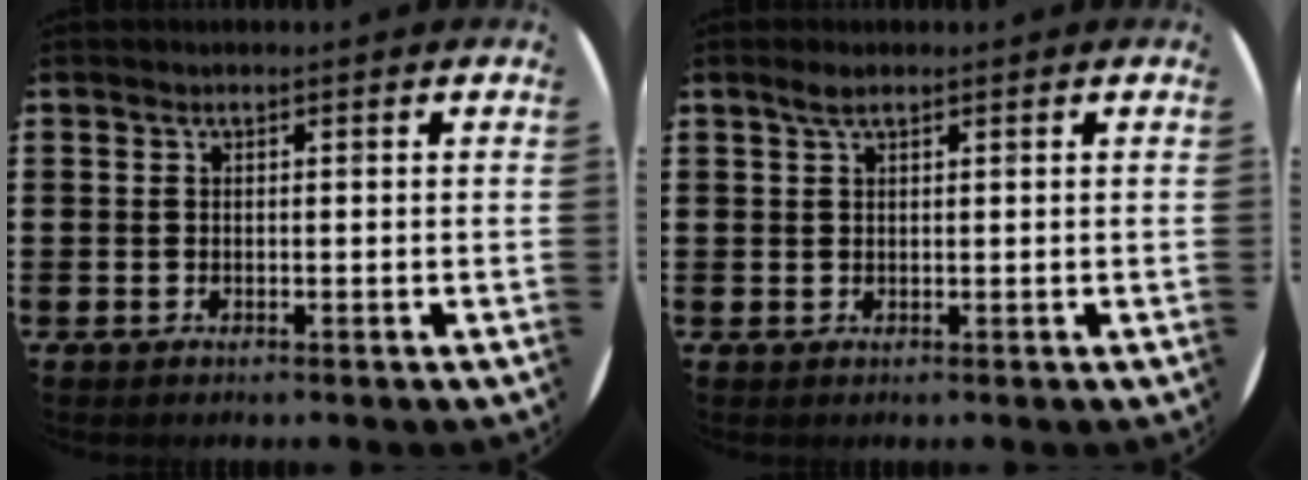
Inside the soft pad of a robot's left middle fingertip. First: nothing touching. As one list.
[{"total": 1.5, "force": [1.1, 0.3, 1.0], "torque": [-0.019, 0.003, 0.019]}]